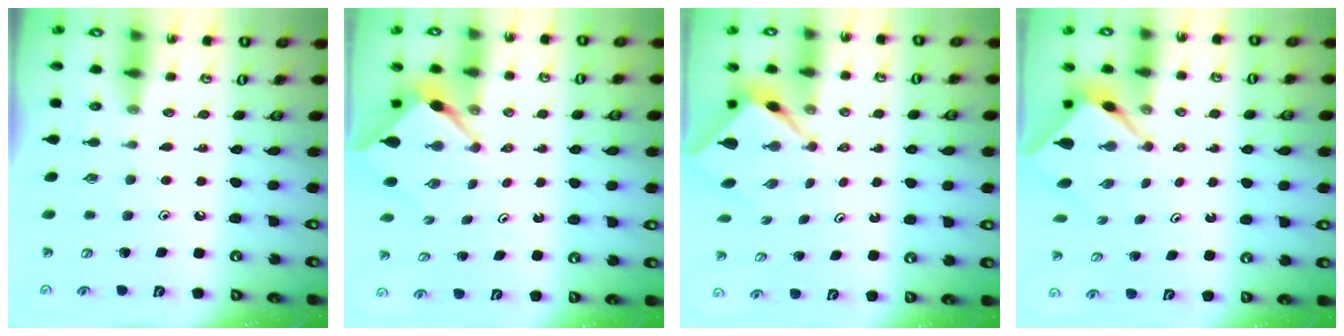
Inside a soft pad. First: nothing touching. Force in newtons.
{"total": 2.8, "press": 2.8, "slide": 0.3}
{"total": 2.6, "press": 2.6, "slide": 0.2}
{"total": 2.5, "press": 2.5, "slide": 0.1}